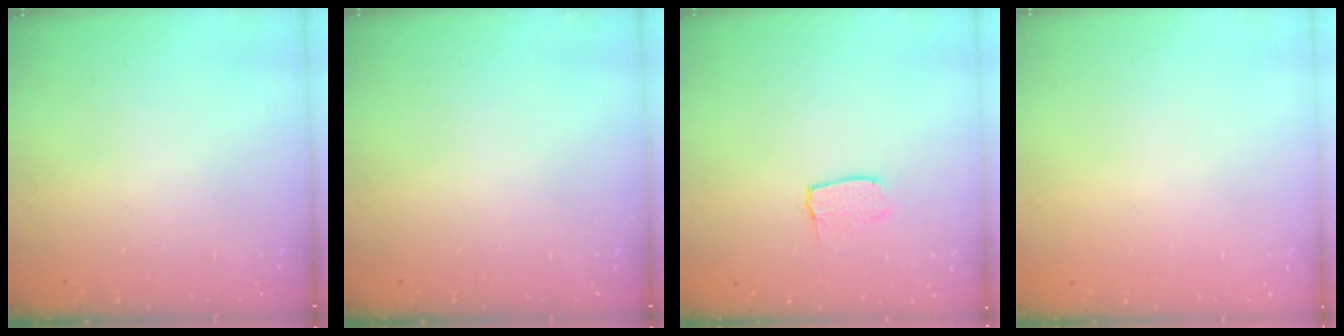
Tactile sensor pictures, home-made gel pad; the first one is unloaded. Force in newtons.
{"total": 0.0}
{"total": 4.3, "press": 4.3, "slide": 0.3}
{"total": 0.0}